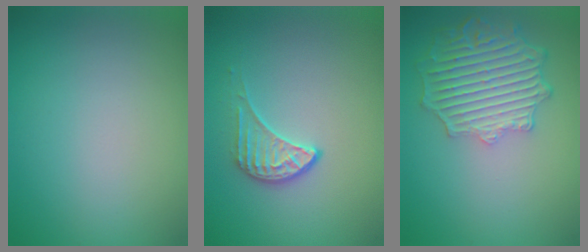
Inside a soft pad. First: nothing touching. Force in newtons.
{"total": 2.0, "press": 1.5, "slide": 1.3}
{"total": 6.3, "press": 5.0, "slide": 3.7}